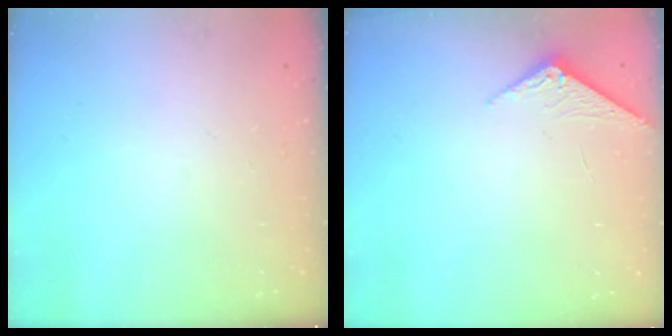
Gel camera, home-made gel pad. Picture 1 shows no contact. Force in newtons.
{"total": 2.4, "press": 2.4, "slide": 0.3}